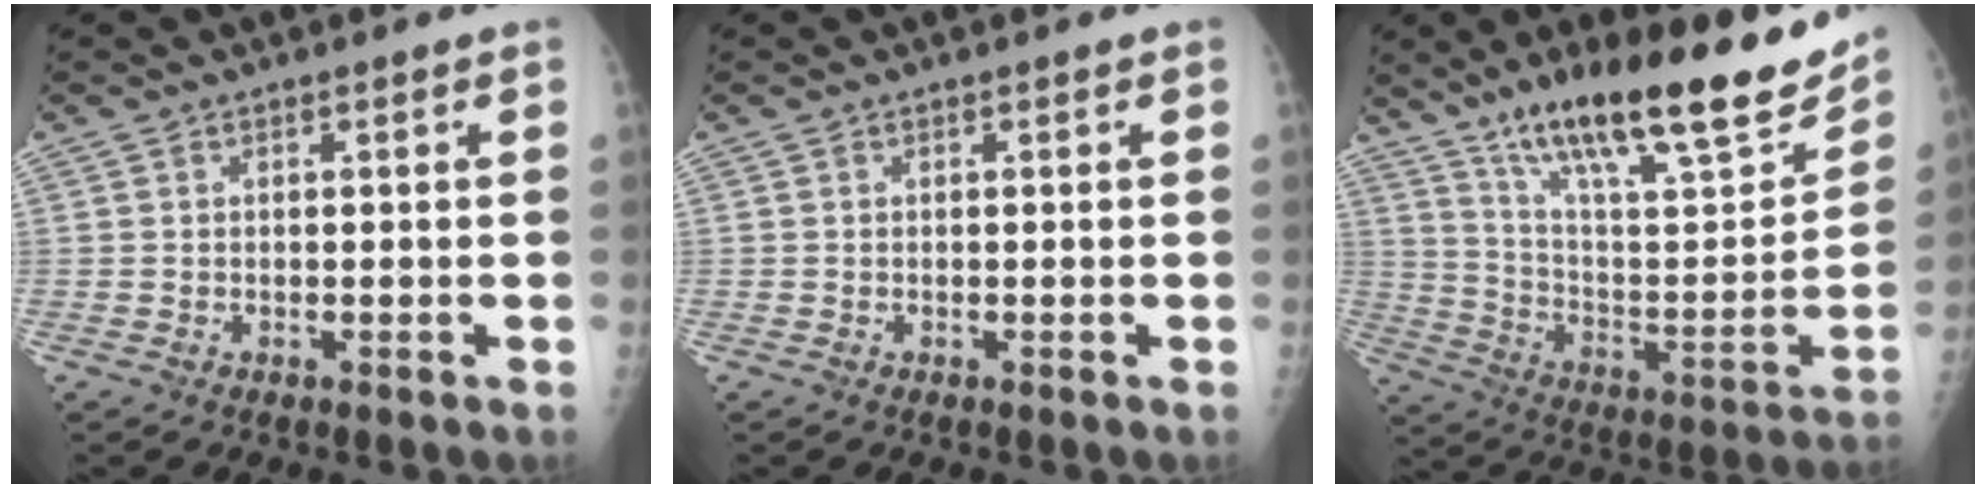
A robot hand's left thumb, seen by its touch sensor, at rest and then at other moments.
{"total": 0.0}
{"total": 27.3, "force": [18.6, 6.8, 18.8], "torque": [-0.267, -0.061, 0.308]}